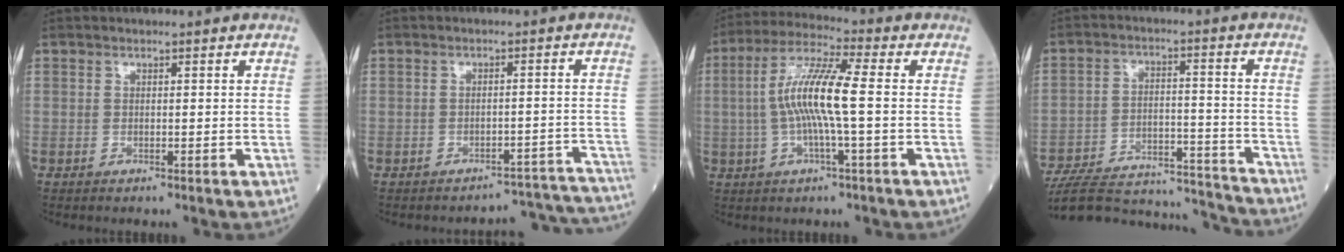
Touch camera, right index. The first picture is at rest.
{"total": 9.9, "force": [-9.8, 0.6, -1.4], "torque": [0.043, 0.038, -0.107]}
{"total": 10.4, "force": [-0.3, 0.5, 10.4], "torque": [-0.207, 0.014, -0.014]}
{"total": 20.3, "force": [-19.4, 3.5, 5.0], "torque": [-0.109, 0.009, -0.288]}